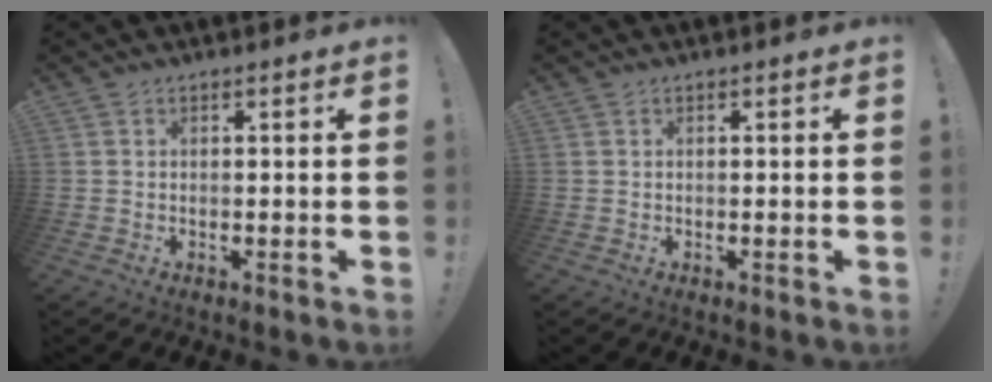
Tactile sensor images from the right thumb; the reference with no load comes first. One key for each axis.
{"total": 0.0}